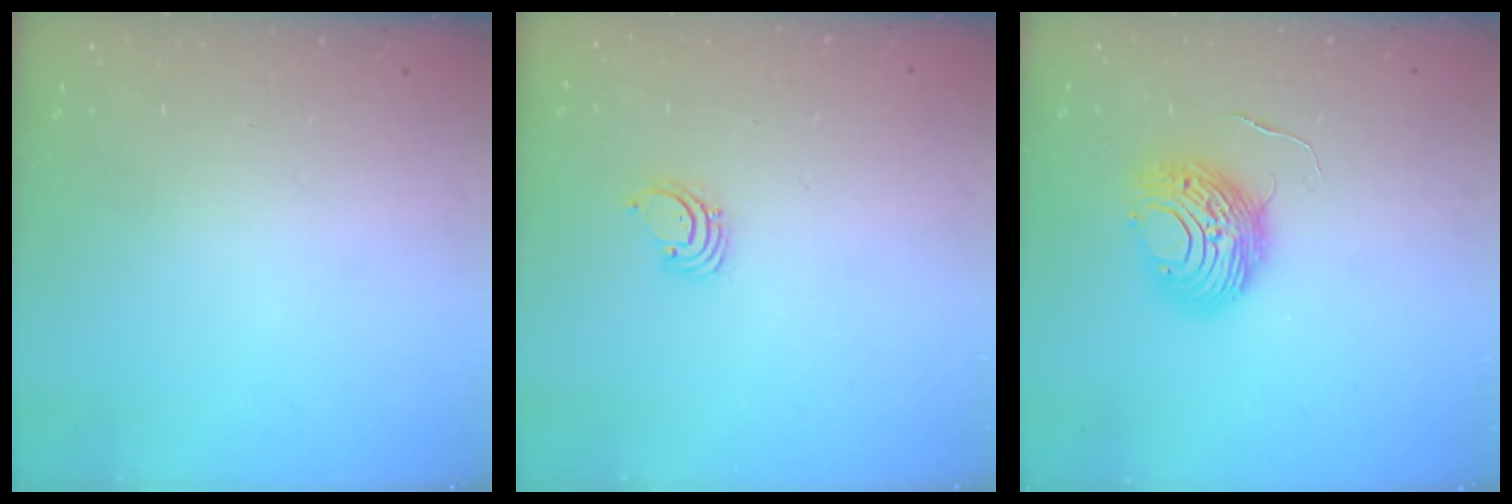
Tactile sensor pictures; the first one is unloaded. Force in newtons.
{"total": 1.4, "press": 1.4, "slide": 0.1}
{"total": 10.3, "press": 10.3, "slide": 0.7}